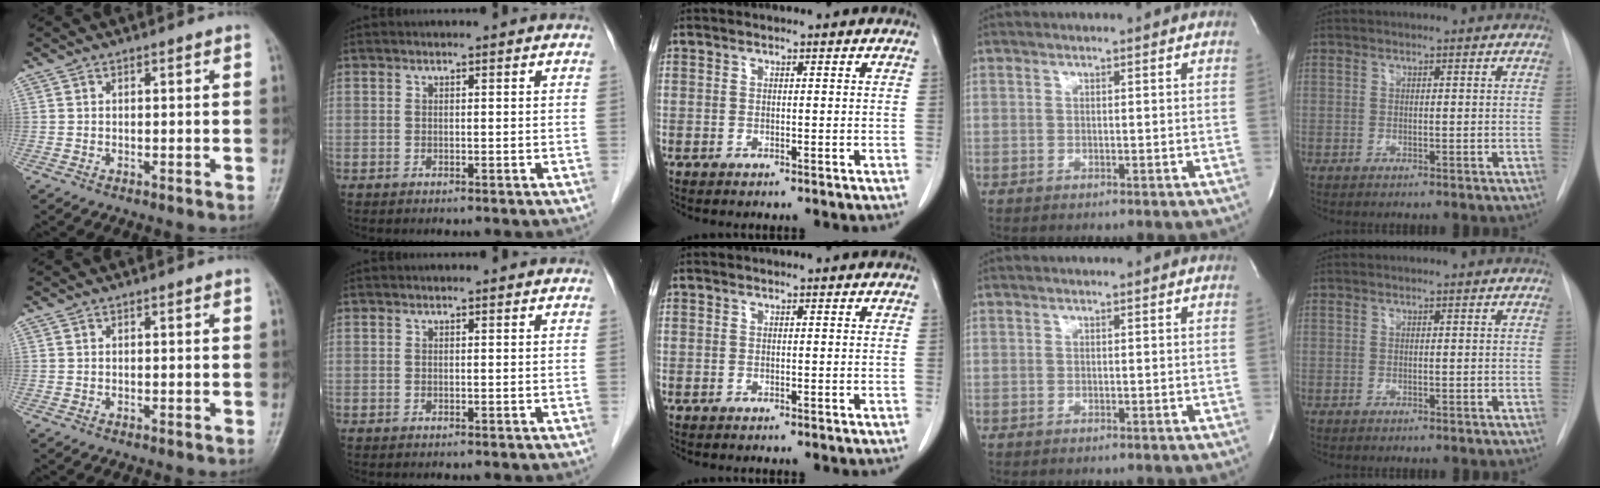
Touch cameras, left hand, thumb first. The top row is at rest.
{}